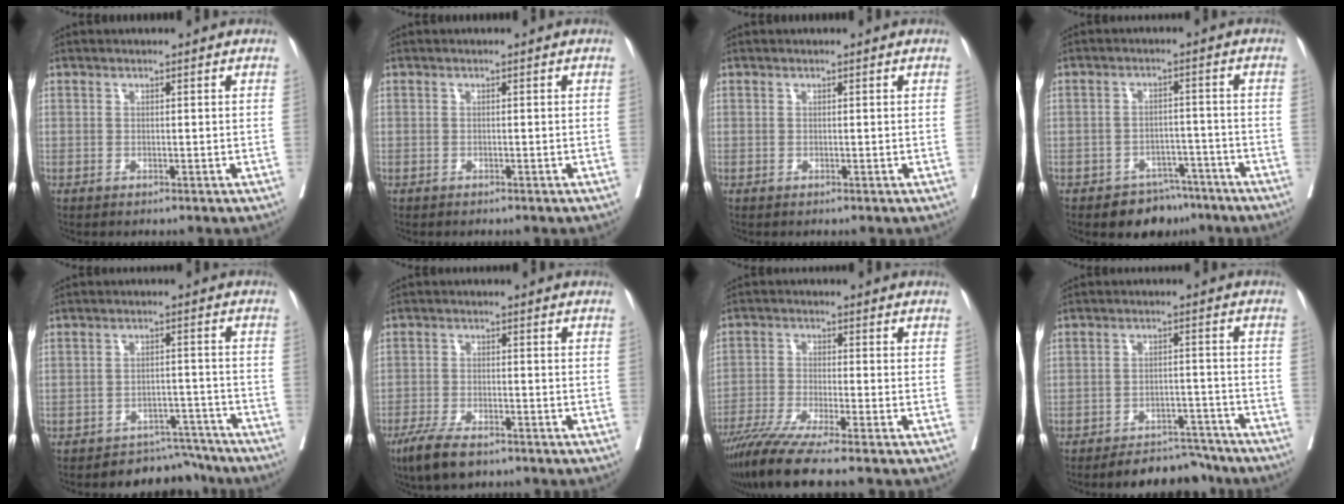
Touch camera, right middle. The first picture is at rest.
{"total": 0.6, "force": [-0.5, 0.2, 0.1], "torque": [-0.005, 0.000, -0.010]}
{"total": 0.0}
{"total": 6.1, "force": [-4.8, 3.6, 1.0], "torque": [0.004, 0.014, -0.068]}
{"total": 6.3, "force": [-5.8, 2.1, -1.2], "torque": [0.032, 0.034, -0.080]}
{"total": 7.2, "force": [-5.3, 2.1, 4.4], "torque": [-0.080, -0.012, -0.091]}
{"total": 10.0, "force": [-7.9, -0.9, 6.0], "torque": [-0.094, -0.032, -0.135]}
{"total": 7.6, "force": [-7.1, 2.6, 0.9], "torque": [0.010, 0.016, -0.102]}